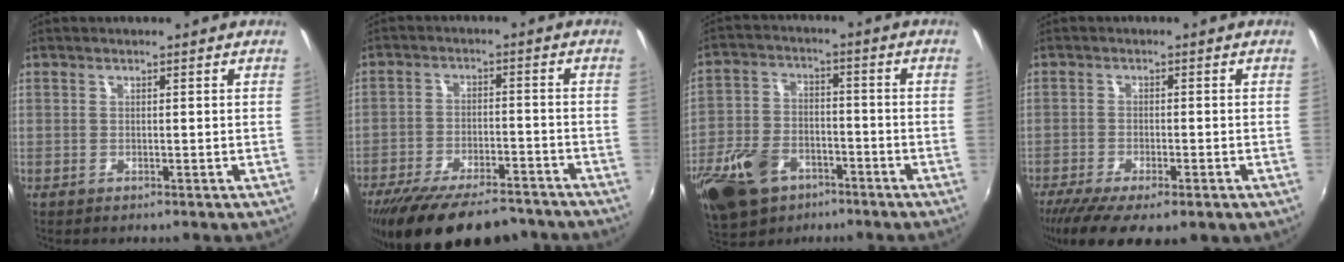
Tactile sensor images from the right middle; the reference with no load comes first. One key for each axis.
{"total": 19.6, "fx": -15.9, "fy": 6.2, "fz": 9.7, "tx": -0.187, "ty": -0.027, "tz": -0.232}
{"total": 15.9, "fx": -8.9, "fy": 9.8, "fz": 8.7, "tx": -0.210, "ty": -0.011, "tz": -0.156}
{"total": 11.1, "fx": -7.4, "fy": 3.4, "fz": 7.5, "tx": -0.161, "ty": -0.046, "tz": -0.119}